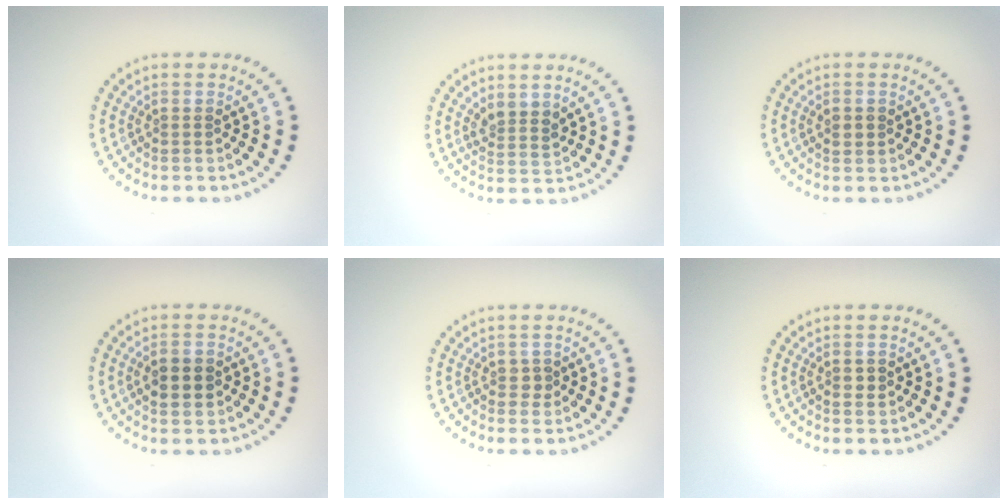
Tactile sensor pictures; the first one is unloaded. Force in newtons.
{"total": 2.0, "press": 1.7, "slide": 1.1}
{"total": 1.2, "press": 1.2, "slide": 0.2}
{"total": 3.2, "press": 3.2, "slide": 0.1}
{"total": 0.9, "press": 0.9, "slide": 0.2}
{"total": 0.9, "press": 0.9, "slide": 0.2}